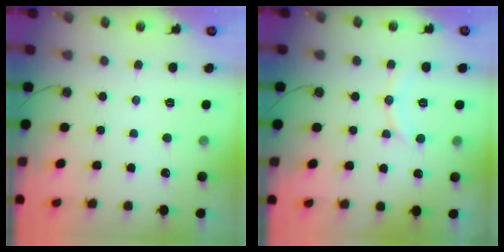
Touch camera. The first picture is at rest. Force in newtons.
{"total": 6.9, "press": 6.8, "slide": 0.8}